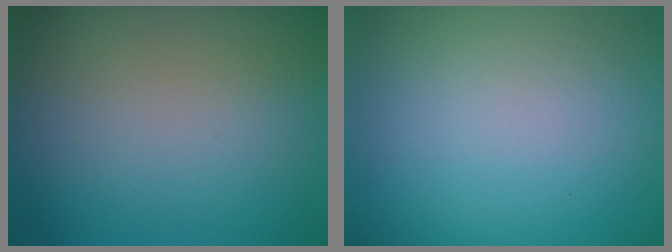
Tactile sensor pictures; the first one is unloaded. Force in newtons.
{"total": 0.0}